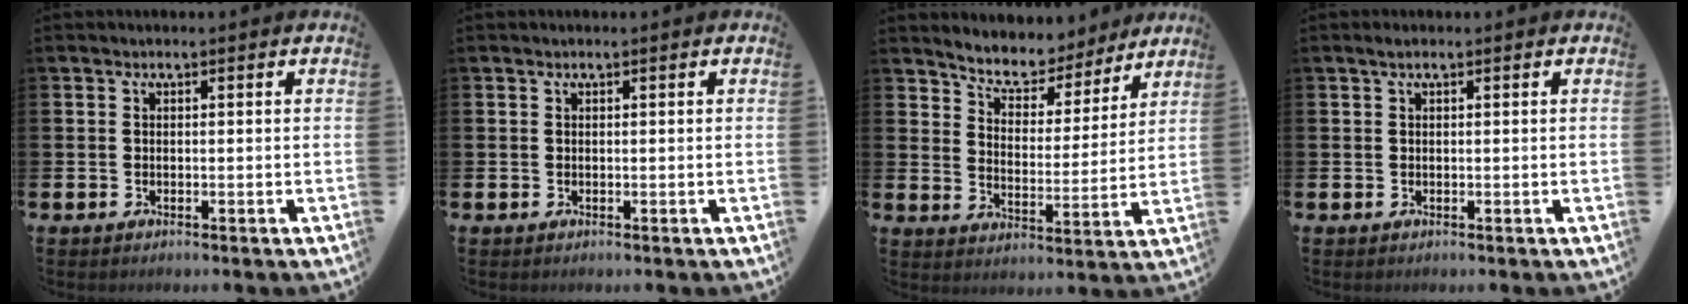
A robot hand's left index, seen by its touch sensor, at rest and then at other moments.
{"total": 0.0}
{"total": 6.6, "force": [6.3, 2.0, 0.7], "torque": [-0.039, -0.049, 0.107]}
{"total": 0.8, "force": [0.5, 0.1, 0.7], "torque": [-0.014, 0.003, 0.009]}